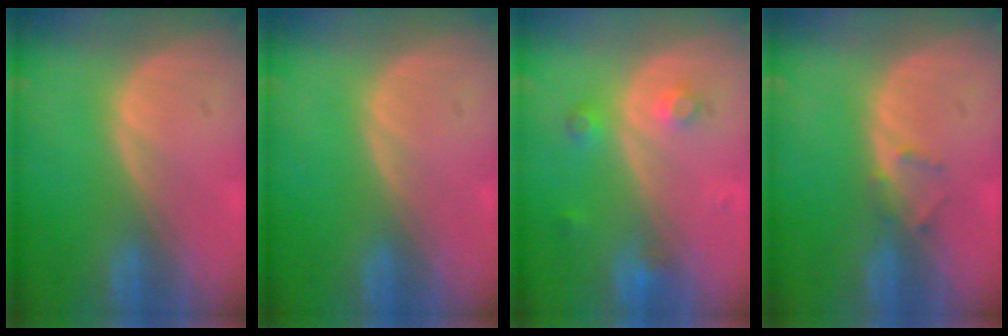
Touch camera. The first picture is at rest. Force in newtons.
{"total": 0.0}
{"total": 3.3, "press": 3.1, "slide": 1.1}
{"total": 1.3, "press": 1.1, "slide": 0.8}